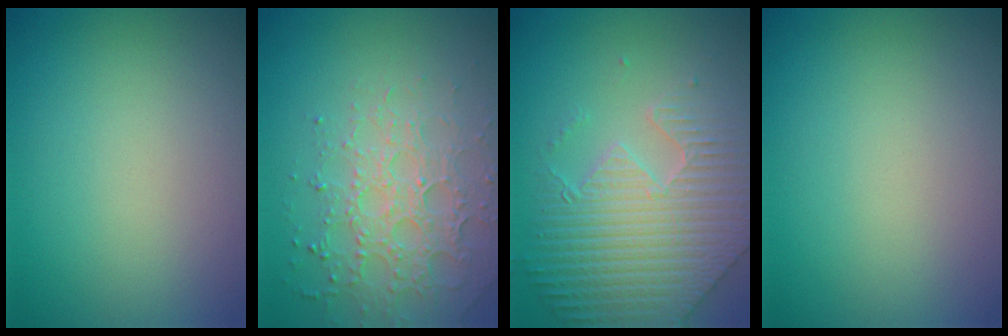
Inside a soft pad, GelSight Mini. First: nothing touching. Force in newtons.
{"total": 4.1, "press": 3.9, "slide": 1.2}
{"total": 6.5, "press": 5.6, "slide": 3.2}
{"total": 0.0}